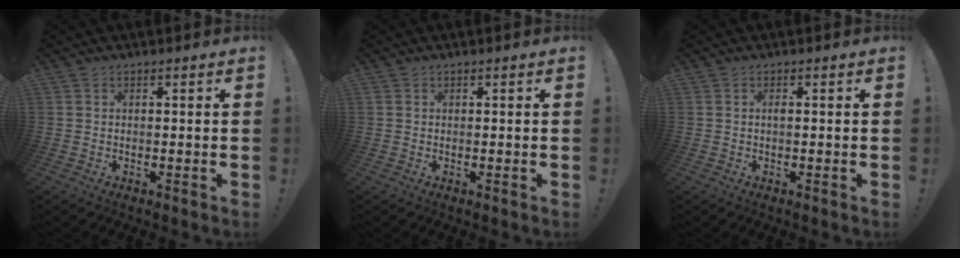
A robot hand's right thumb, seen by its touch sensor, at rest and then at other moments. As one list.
[{"total": 0.0}, {"total": 0.6, "force": [-0.1, 0.0, 0.6], "torque": [-0.017, 0.003, -0.003]}]